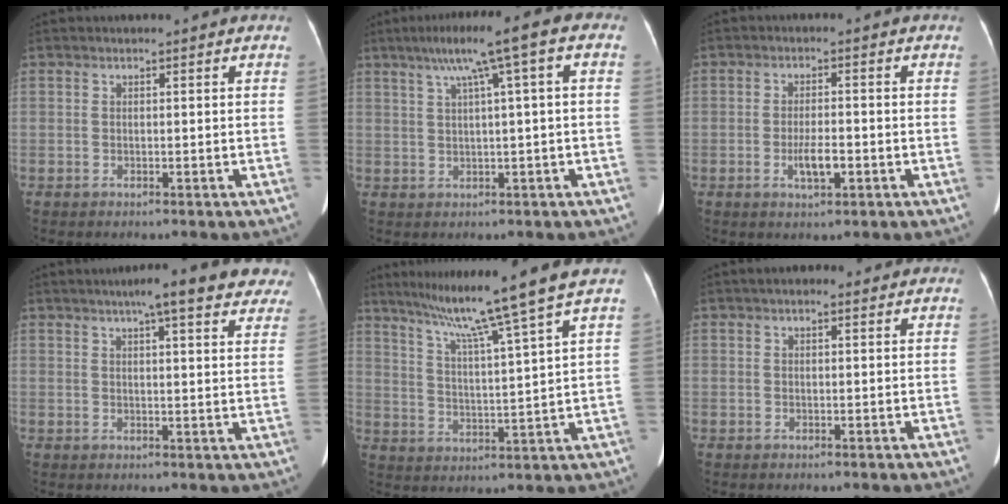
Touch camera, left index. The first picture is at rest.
{"total": 9.4, "force": [3.5, 0.1, 8.7], "torque": [-0.141, 0.039, 0.051]}
{"total": 3.8, "force": [-1.3, 1.0, 3.4], "torque": [-0.064, 0.001, -0.023]}
{"total": 12.6, "force": [9.7, 2.1, 7.8], "torque": [-0.088, 0.018, 0.108]}
{"total": 12.8, "force": [9.8, -3.3, 7.5], "torque": [-0.119, -0.014, 0.154]}
{"total": 2.1, "force": [1.4, 1.0, 1.3], "torque": [-0.021, 0.016, 0.017]}